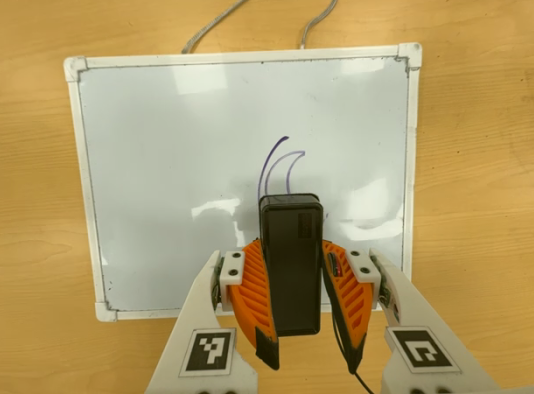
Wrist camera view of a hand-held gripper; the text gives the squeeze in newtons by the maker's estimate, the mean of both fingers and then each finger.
{"total": 7.1, "left": 5.7, "right": 8.4}